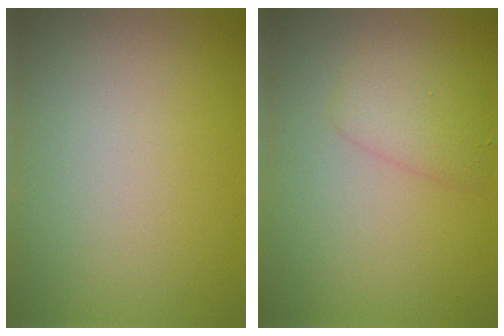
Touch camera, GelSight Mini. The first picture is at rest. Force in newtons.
{"total": 2.2, "press": 2.2, "slide": 0.2}